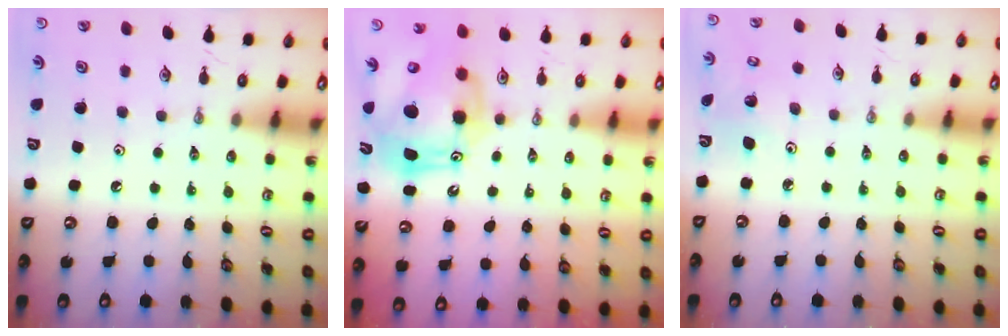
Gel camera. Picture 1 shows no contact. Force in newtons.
{"total": 14.2, "press": 14.0, "slide": 2.6}
{"total": 3.6, "press": 3.6, "slide": 0.2}